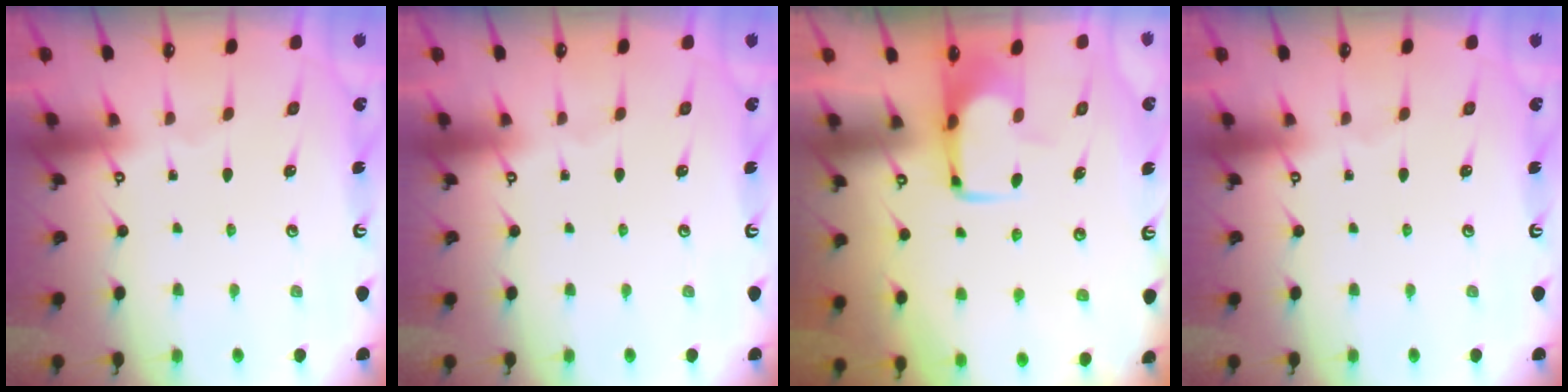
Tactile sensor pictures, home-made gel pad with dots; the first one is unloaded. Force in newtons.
{"total": 0.0}
{"total": 1.8, "press": 1.7, "slide": 0.5}
{"total": 0.0}